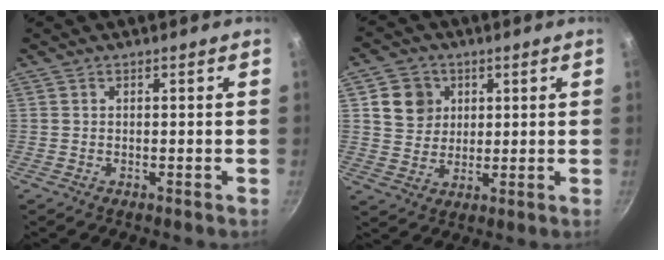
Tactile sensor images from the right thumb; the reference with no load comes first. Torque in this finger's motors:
{"motor_torque": [0.07, 0.21, 0.51, 0.11, -0.07]}